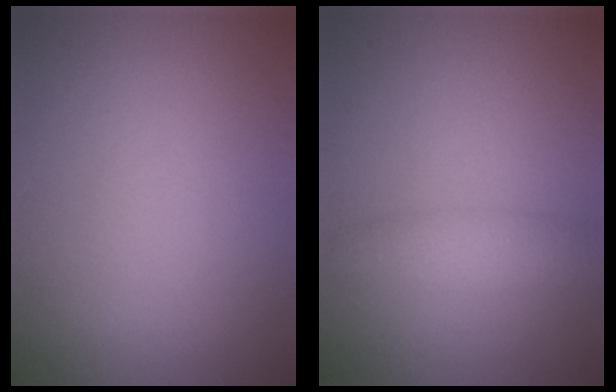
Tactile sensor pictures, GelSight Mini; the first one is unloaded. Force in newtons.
{"total": 1.9, "press": 1.9, "slide": 0.1}